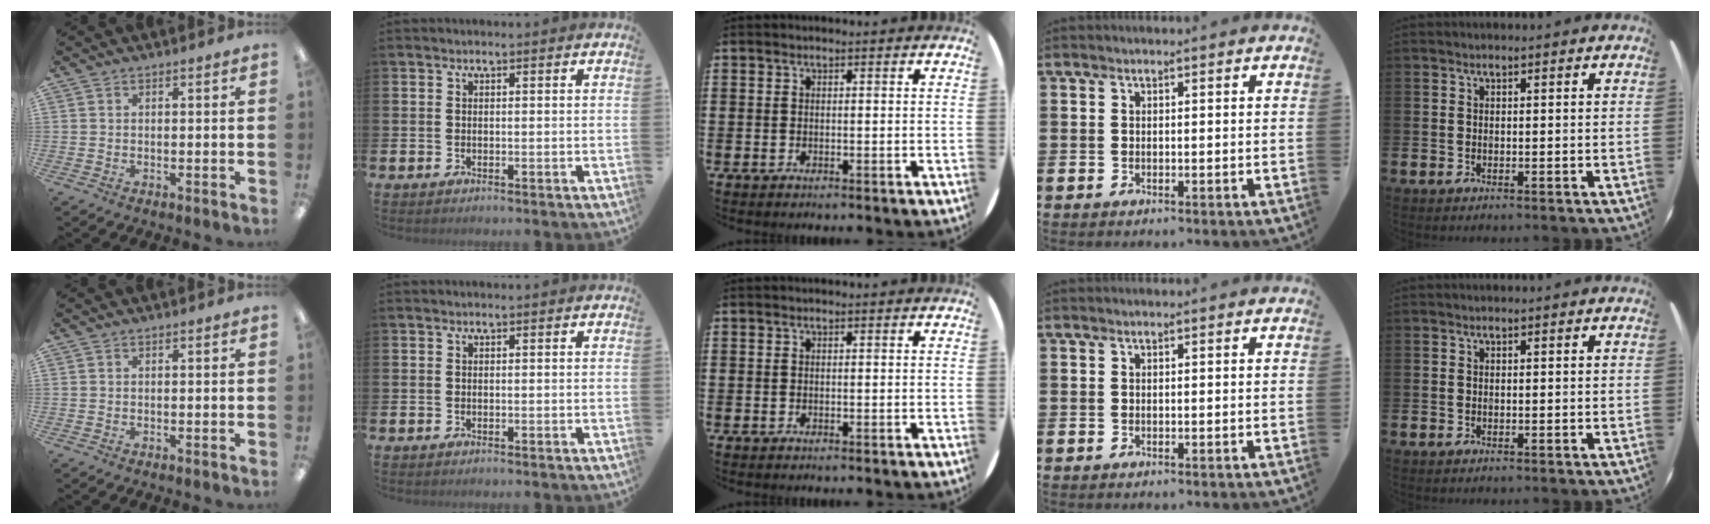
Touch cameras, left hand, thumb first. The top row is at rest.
{}